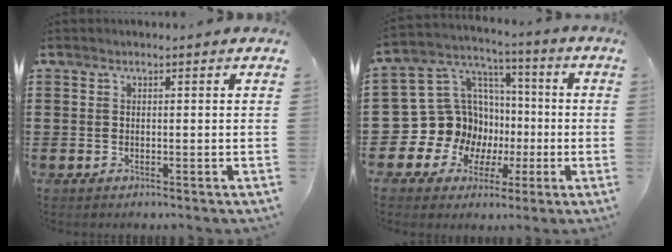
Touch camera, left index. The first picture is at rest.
{"total": 13.7, "force": [-1.4, 13.0, 3.9], "torque": [-0.125, -0.021, 0.000]}